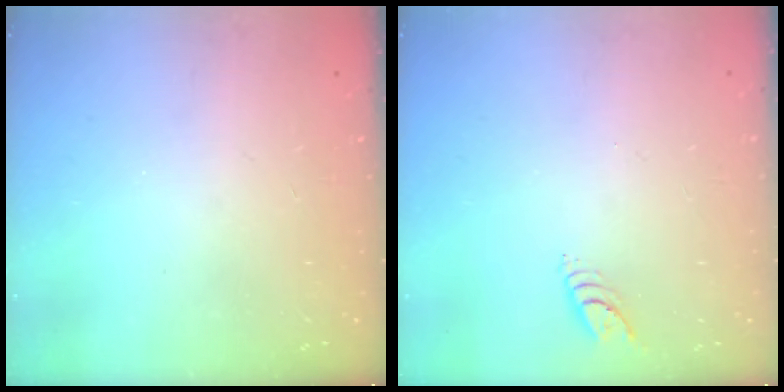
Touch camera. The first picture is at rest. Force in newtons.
{"total": 3.8, "press": 3.8, "slide": 0.4}